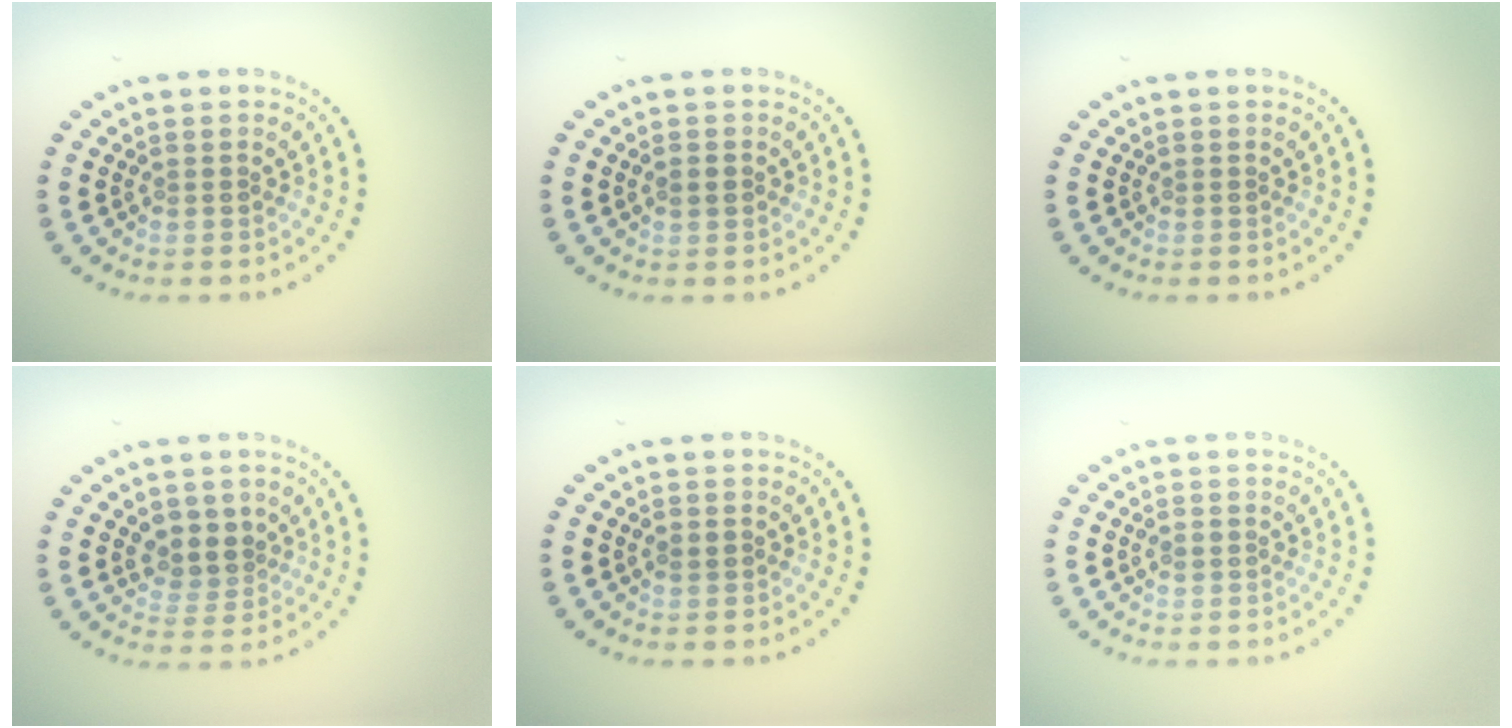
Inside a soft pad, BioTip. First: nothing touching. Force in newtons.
{"total": 0.7, "press": 0.7, "slide": 0.1}
{"total": 0.0}
{"total": 2.6, "press": 2.3, "slide": 1.3}
{"total": 0.9, "press": 0.9, "slide": 0.3}
{"total": 1.0, "press": 1.0, "slide": 0.1}